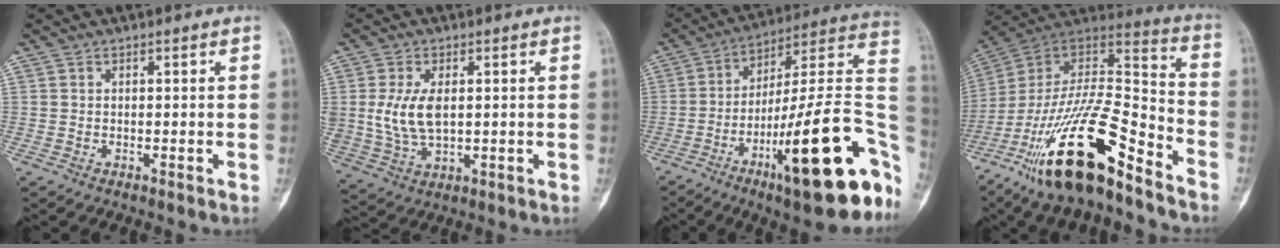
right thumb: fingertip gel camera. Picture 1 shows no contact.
{"total": 8.6, "force": [1.1, 4.7, 7.1], "torque": [-0.149, -0.009, 0.032]}
{"total": 28.0, "force": [-10.3, 6.4, 25.2], "torque": [-0.314, 0.048, -0.153]}
{"total": 25.5, "force": [-15.6, 7.8, 18.6], "torque": [-0.355, 0.076, -0.271]}